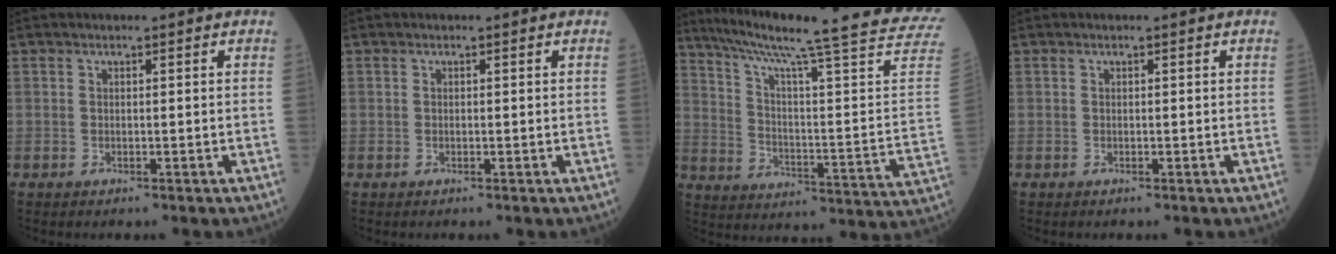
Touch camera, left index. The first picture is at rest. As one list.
[{"total": 0.0}, {"total": 27.6, "force": [23.0, -2.0, 15.1], "torque": [-0.239, -0.101, 0.300]}, {"total": 0.0}]